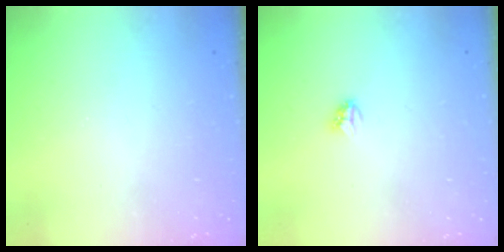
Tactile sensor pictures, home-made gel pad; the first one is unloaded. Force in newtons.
{"total": 2.8, "press": 2.8, "slide": 0.3}